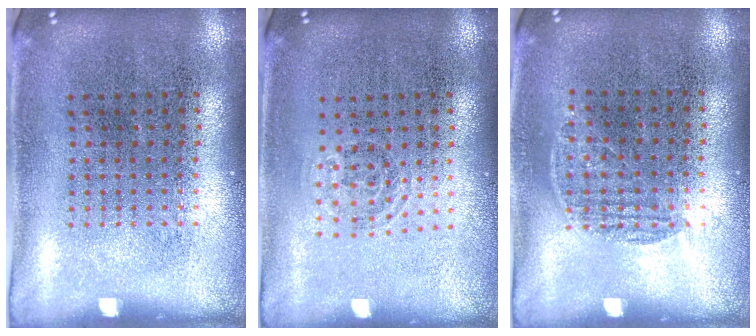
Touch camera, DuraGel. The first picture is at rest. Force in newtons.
{"total": 0.8, "press": 0.5, "slide": 0.5}
{"total": 0.8, "press": 0.5, "slide": 0.6}